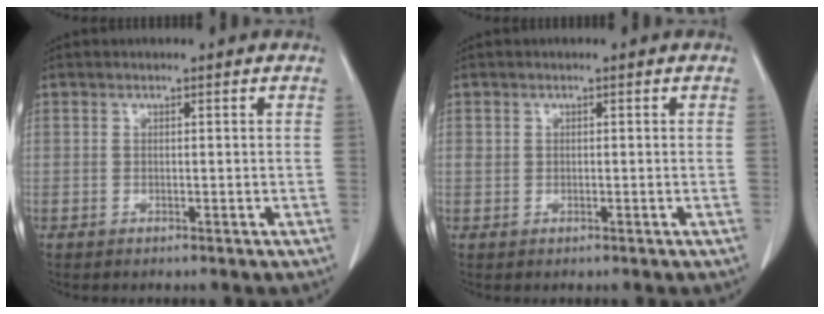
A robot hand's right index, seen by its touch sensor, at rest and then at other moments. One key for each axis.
{"total": 0.7, "fx": 0.2, "fy": 0.6, "fz": 0.3, "tx": -0.004, "ty": 0.008, "tz": 0.005}